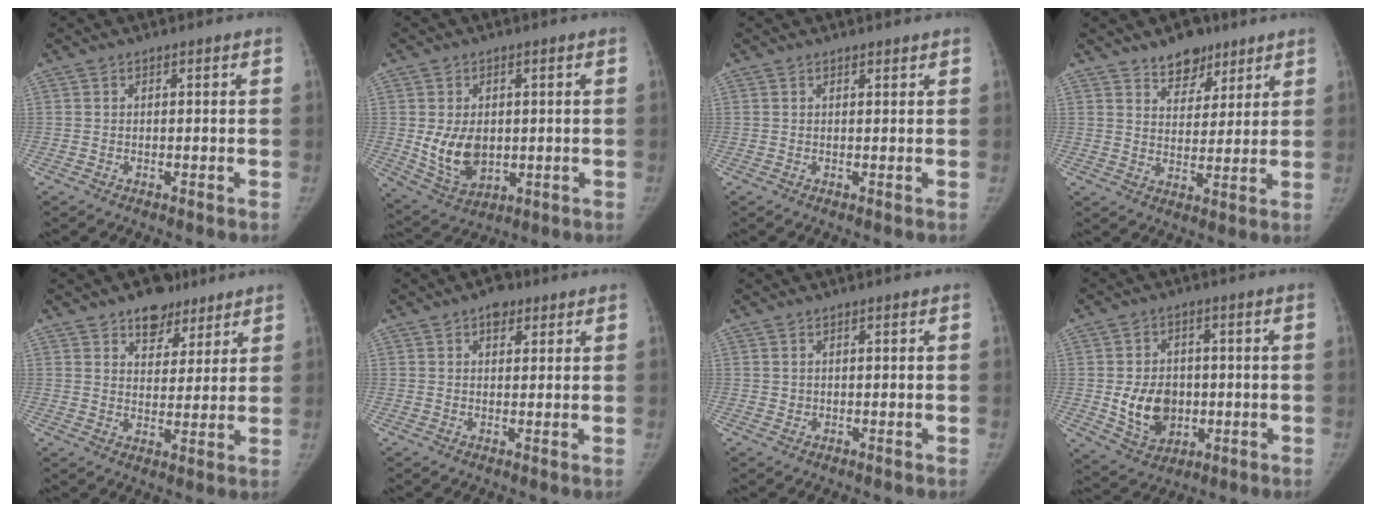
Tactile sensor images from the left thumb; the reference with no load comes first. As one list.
[{"total": 9.2, "force": [0.0, 6.5, 6.5], "torque": [-0.094, -0.014, 0.020]}, {"total": 0.7, "force": [0.7, 0.2, 0.1], "torque": [-0.003, -0.006, 0.012]}, {"total": 7.7, "force": [5.6, 4.5, 2.8], "torque": [-0.007, -0.035, 0.092]}, {"total": 8.5, "force": [5.7, 5.4, 3.2], "torque": [-0.007, -0.027, 0.087]}, {"total": 3.6, "force": [2.1, 2.3, 1.8], "torque": [-0.003, -0.006, 0.027]}, {"total": 0.6, "force": [0.4, 0.5, 0.0], "torque": [0.010, -0.002, 0.005]}, {"total": 10.1, "force": [-0.9, 7.9, 6.3], "torque": [-0.075, -0.004, -0.001]}]